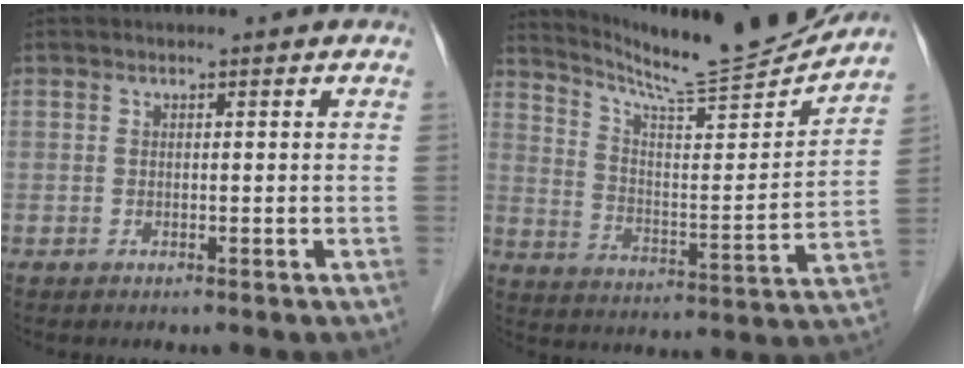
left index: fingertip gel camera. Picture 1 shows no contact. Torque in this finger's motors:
{"motor_torque": [-0.07, -0.09, 0.15, 0.07]}